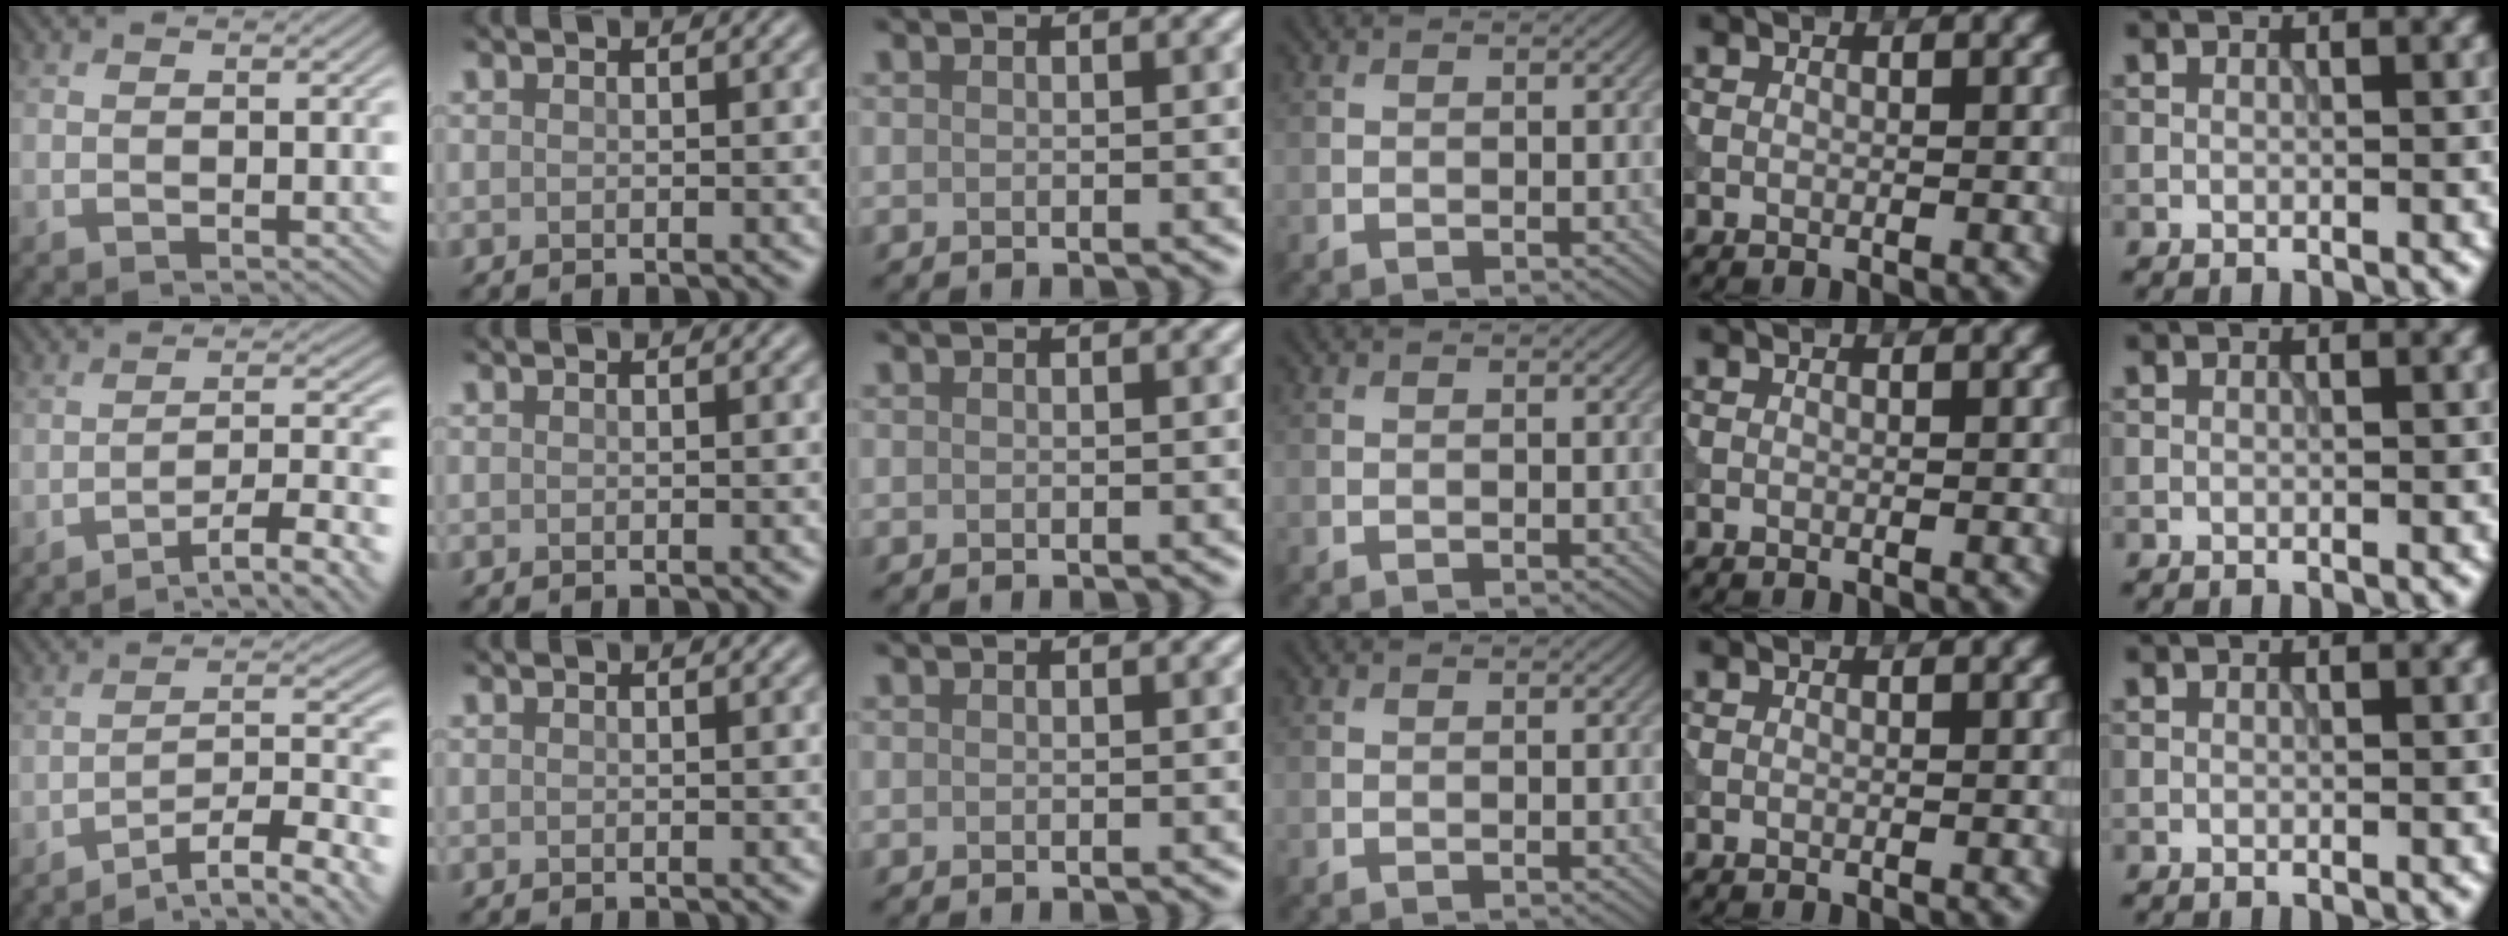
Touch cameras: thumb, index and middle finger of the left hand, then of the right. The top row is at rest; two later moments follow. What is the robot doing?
{"motion": "extract", "object": "tissue"}